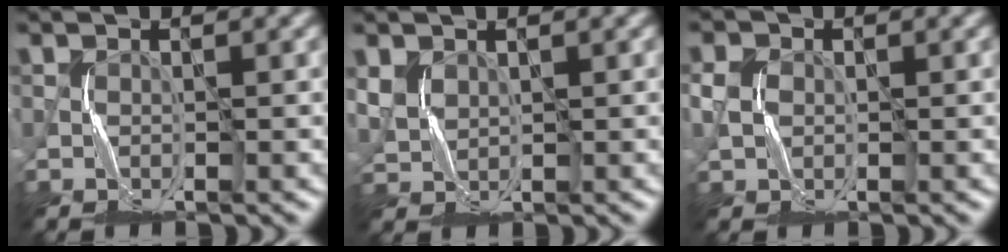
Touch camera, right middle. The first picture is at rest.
{"total": 2.0, "force": [1.2, 1.3, 0.9], "torque": [-0.038, -0.004, 0.028]}
{"total": 2.1, "force": [0.1, 1.8, 1.1], "torque": [-0.035, 0.001, -0.001]}